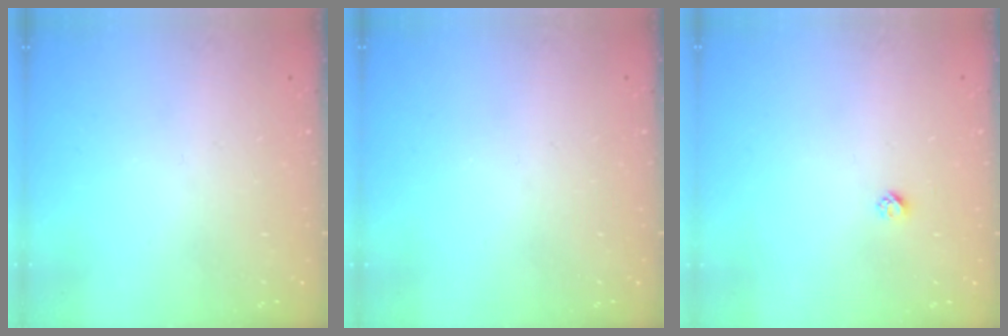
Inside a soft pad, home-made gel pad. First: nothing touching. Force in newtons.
{"total": 0.0}
{"total": 2.3, "press": 2.3, "slide": 0.2}